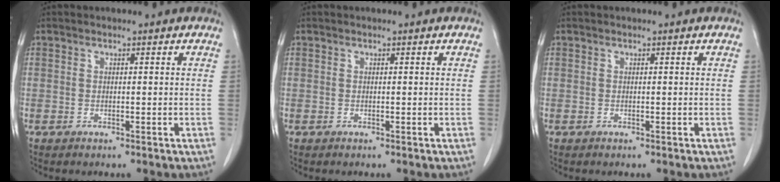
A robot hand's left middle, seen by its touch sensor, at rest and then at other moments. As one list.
[{"total": 0.0}, {"total": 0.0}]